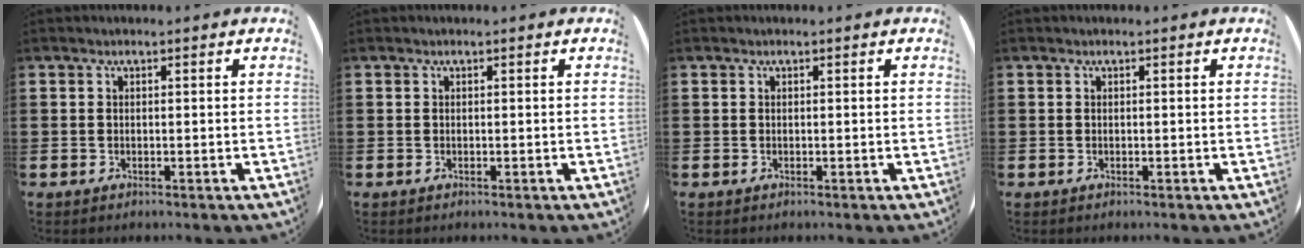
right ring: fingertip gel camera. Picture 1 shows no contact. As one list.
[{"total": 0.0}, {"total": 0.0}, {"total": 0.0}]